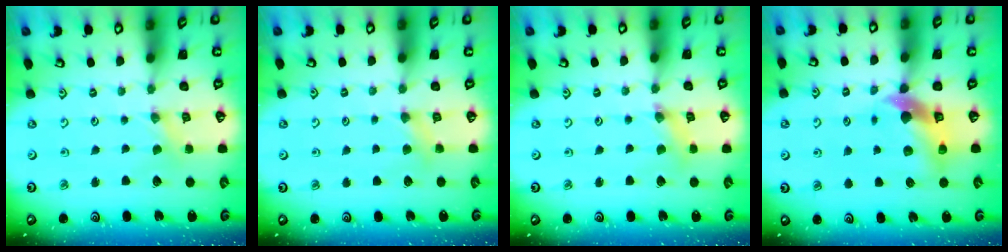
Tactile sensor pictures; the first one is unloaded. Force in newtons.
{"total": 4.7, "press": 4.7, "slide": 0.5}
{"total": 2.5, "press": 2.4, "slide": 0.3}
{"total": 10.4, "press": 10.3, "slide": 1.6}